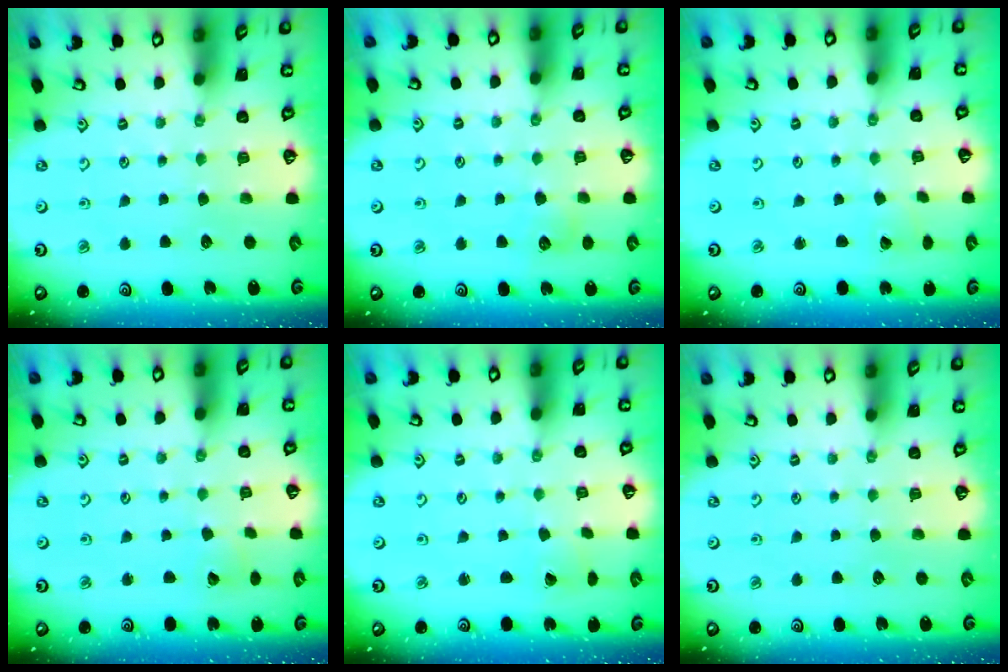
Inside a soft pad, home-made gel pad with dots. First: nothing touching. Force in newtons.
{"total": 7.3, "press": 7.3, "slide": 0.8}
{"total": 1.6, "press": 1.6, "slide": 0.1}
{"total": 2.6, "press": 2.6, "slide": 0.3}
{"total": 1.8, "press": 1.7, "slide": 0.1}
{"total": 0.0}